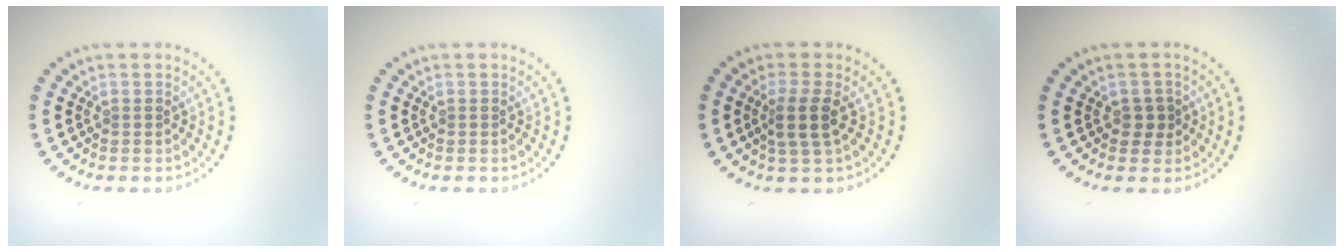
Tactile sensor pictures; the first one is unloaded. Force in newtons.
{"total": 0.0}
{"total": 2.5, "press": 2.0, "slide": 1.4}
{"total": 1.5, "press": 1.4, "slide": 0.5}